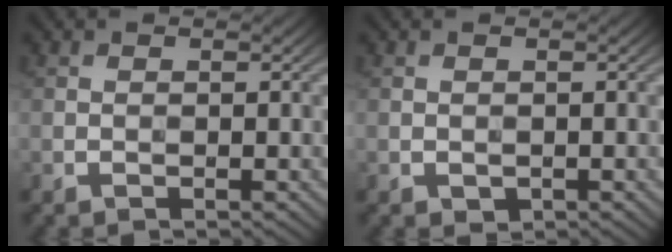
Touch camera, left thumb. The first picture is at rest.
{"total": 0.6, "force": [-0.2, 0.5, 0.4], "torque": [-0.005, -0.004, -0.003]}